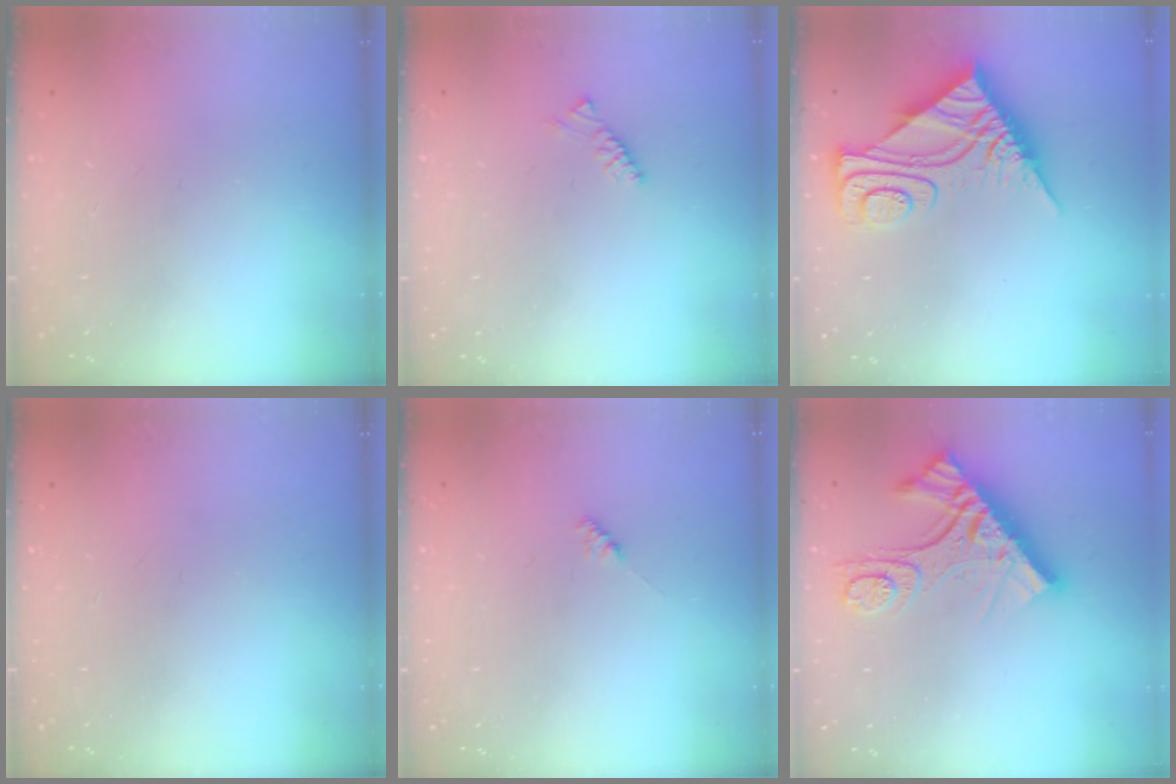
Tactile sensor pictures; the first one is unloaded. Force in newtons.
{"total": 2.4, "press": 2.3, "slide": 0.6}
{"total": 12.0, "press": 12.0, "slide": 1.0}
{"total": 0.0}
{"total": 2.0, "press": 1.9, "slide": 0.5}
{"total": 14.4, "press": 14.3, "slide": 1.3}